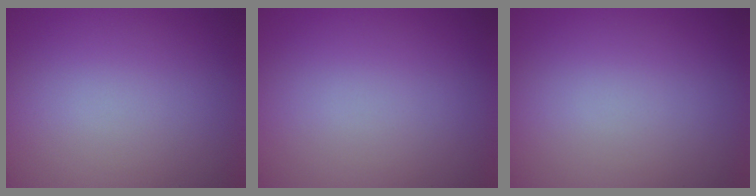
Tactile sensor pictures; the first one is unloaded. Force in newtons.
{"total": 0.0}
{"total": 0.0}